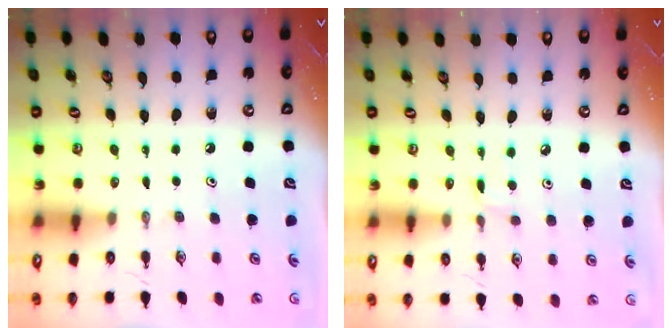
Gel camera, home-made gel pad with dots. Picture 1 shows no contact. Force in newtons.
{"total": 2.8, "press": 2.7, "slide": 0.5}